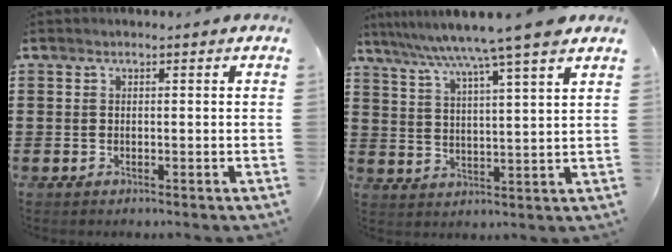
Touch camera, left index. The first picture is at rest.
{"total": 7.8, "force": [6.4, -1.5, 4.1], "torque": [-0.102, -0.036, 0.104]}